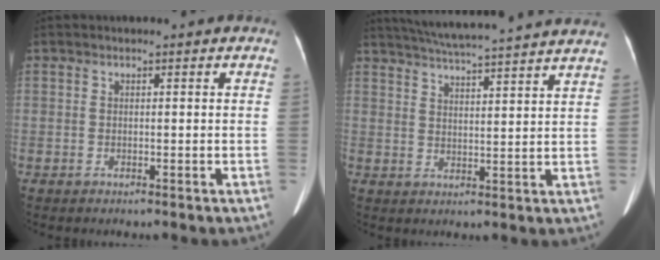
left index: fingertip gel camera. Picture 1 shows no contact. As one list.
[{"total": 20.4, "force": [18.6, -0.3, 8.4], "torque": [-0.139, -0.003, 0.245]}]